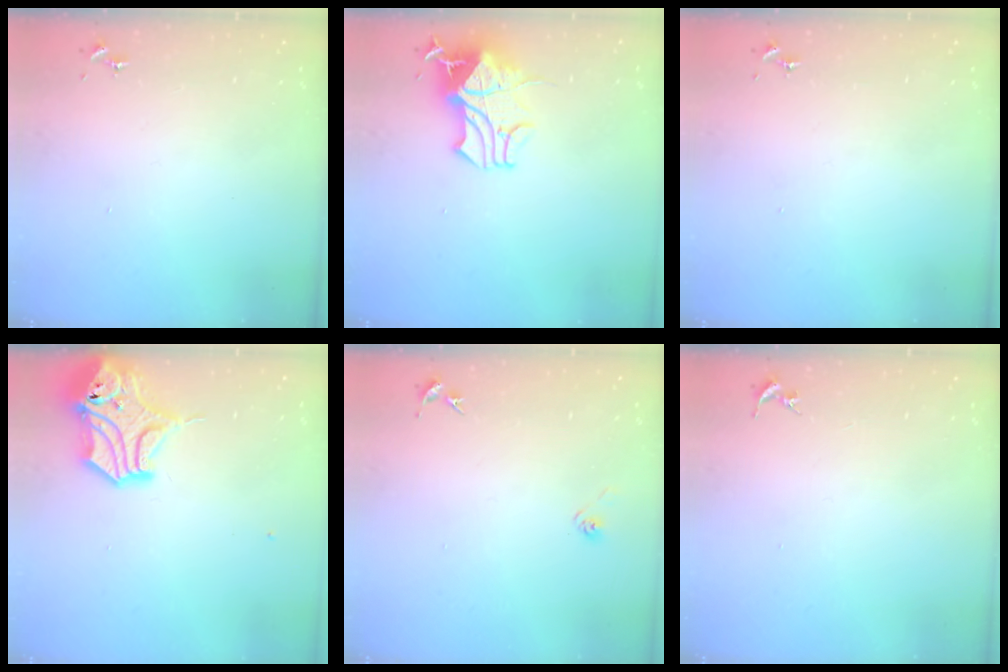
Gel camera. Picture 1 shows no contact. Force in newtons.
{"total": 18.0, "press": 18.0, "slide": 0.2}
{"total": 0.0}
{"total": 14.8, "press": 14.7, "slide": 2.2}
{"total": 3.3, "press": 3.0, "slide": 1.2}
{"total": 0.0}